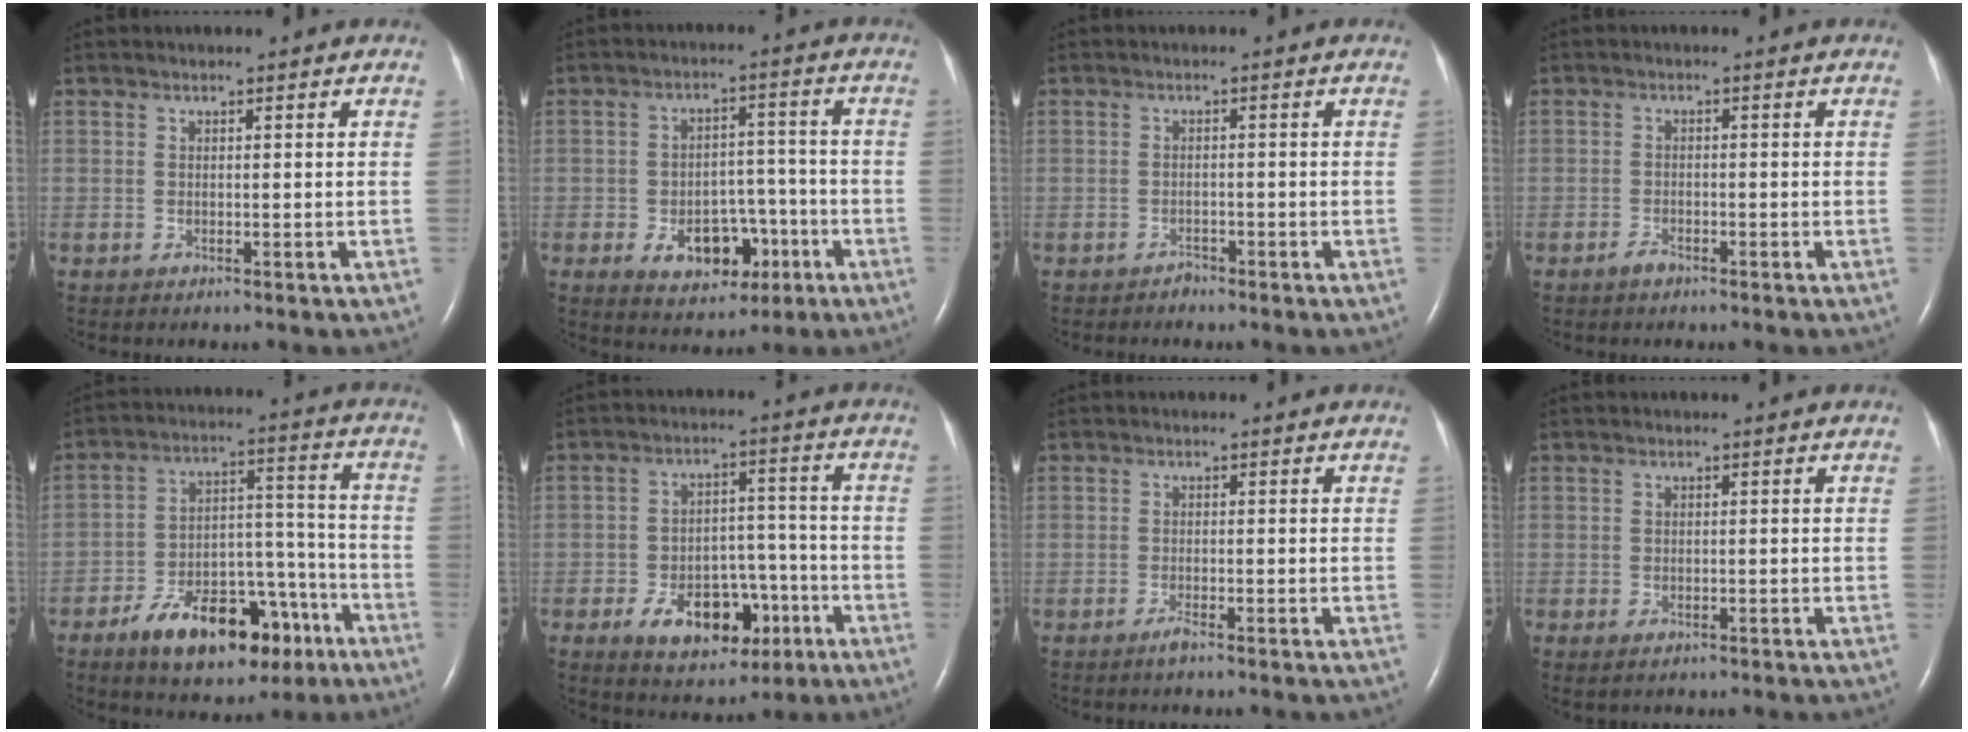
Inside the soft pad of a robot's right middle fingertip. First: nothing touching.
{"total": 8.6, "force": [-3.5, 5.5, 5.6], "torque": [-0.082, 0.017, -0.043]}
{"total": 1.0, "force": [-1.0, 0.4, -0.1], "torque": [-0.001, -0.001, -0.020]}
{"total": 1.3, "force": [-1.1, 0.4, 0.5], "torque": [-0.015, -0.001, -0.020]}
{"total": 17.0, "force": [-10.2, 7.9, 11.1], "torque": [-0.163, 0.029, -0.152]}
{"total": 11.3, "force": [-5.2, 6.7, 7.5], "torque": [-0.116, 0.017, -0.069]}
{"total": 1.1, "force": [-0.9, -0.1, 0.6], "torque": [-0.020, -0.003, -0.018]}
{"total": 1.2, "force": [-0.6, 0.7, 0.8], "torque": [-0.015, 0.000, -0.003]}